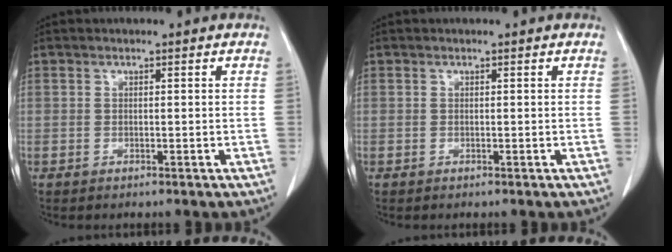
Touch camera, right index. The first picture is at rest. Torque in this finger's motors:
{"motor_torque": [-0.02, 0.01, 0.04, 0.01]}